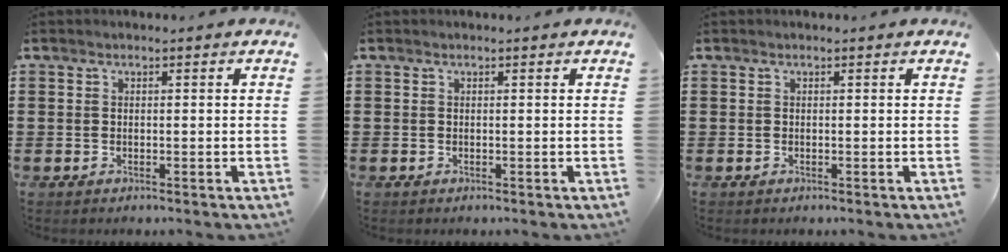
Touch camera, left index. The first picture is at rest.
{"total": 0.0}
{"total": 0.0}